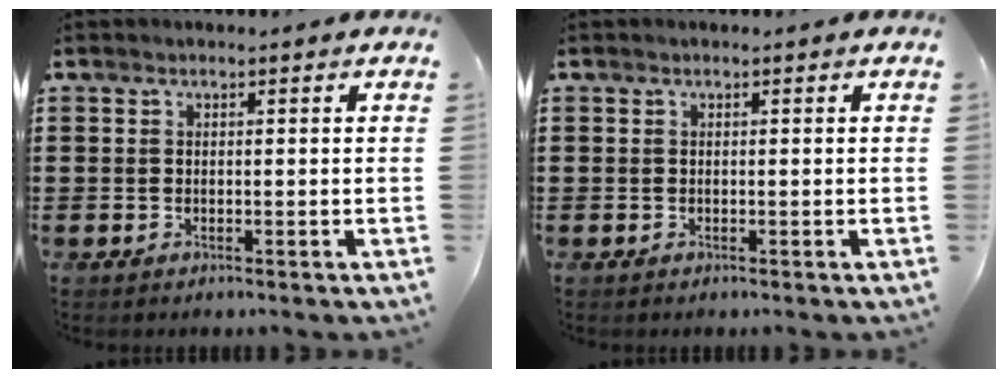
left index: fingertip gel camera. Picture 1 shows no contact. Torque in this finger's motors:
{"motor_torque": [0.11, 0.14, 0.00, -0.01]}